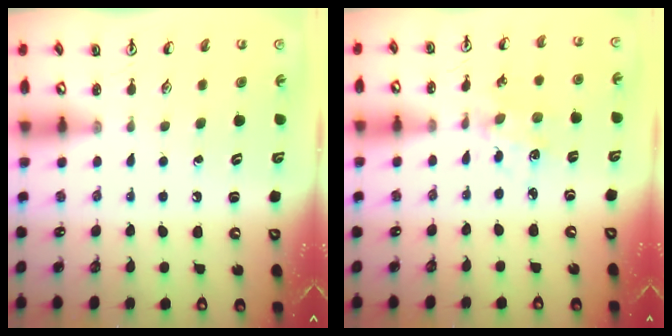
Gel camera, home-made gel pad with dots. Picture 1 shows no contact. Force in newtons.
{"total": 3.0, "press": 3.0, "slide": 0.4}